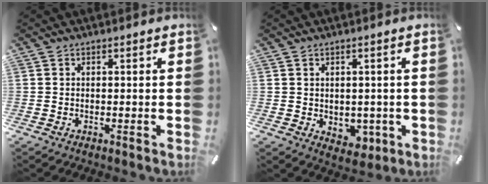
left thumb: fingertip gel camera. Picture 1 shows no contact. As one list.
[{"total": 3.0, "force": [0.2, 2.9, 0.8], "torque": [0.000, -0.004, 0.005]}]